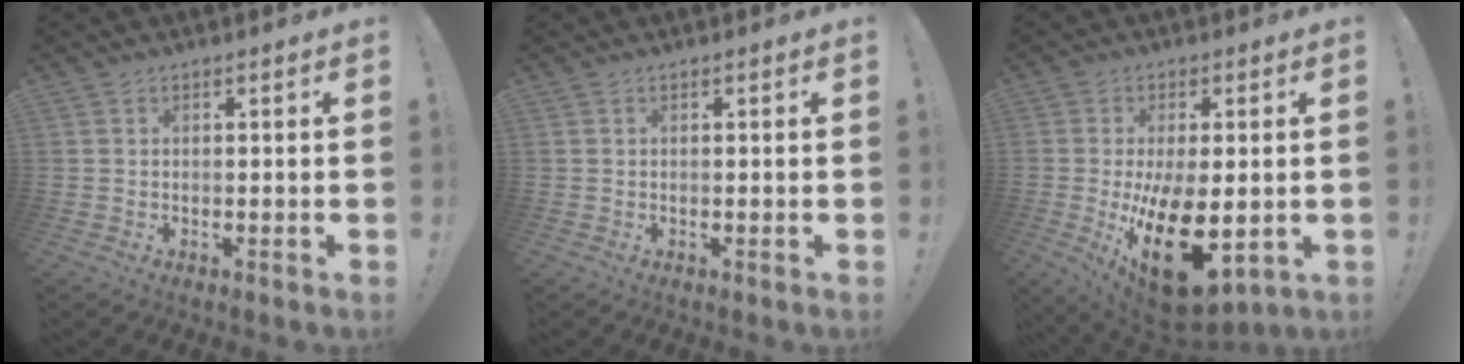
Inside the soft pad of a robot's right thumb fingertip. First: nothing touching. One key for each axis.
{"total": 0.0}
{"total": 21.5, "fx": -3.5, "fy": 10.8, "fz": 18.2, "tx": -0.291, "ty": -0.007, "tz": -0.036}